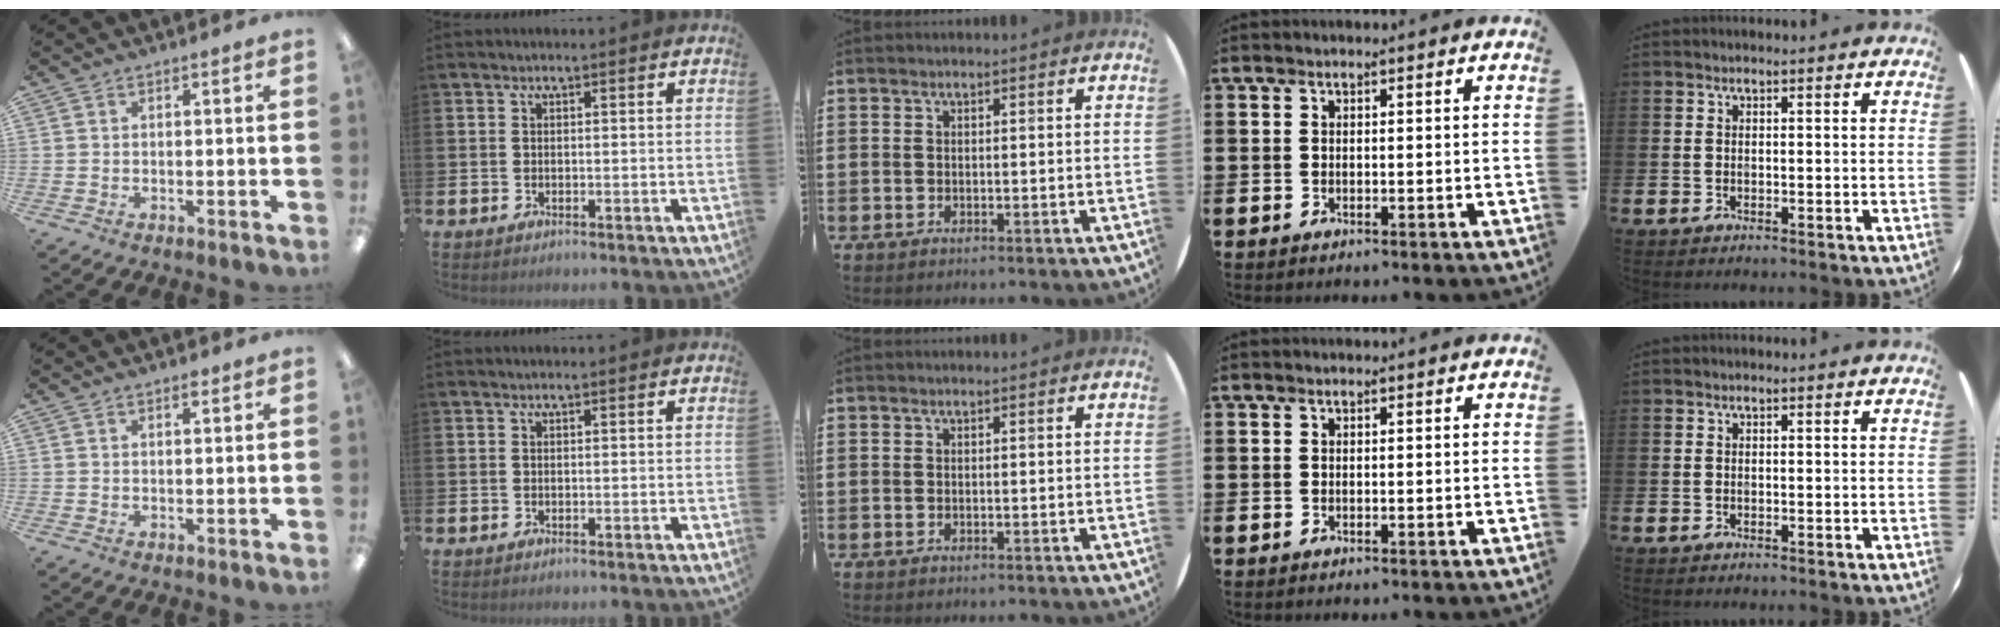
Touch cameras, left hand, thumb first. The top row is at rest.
{"thumb": {"total": 1.4, "force": [1.1, 0.5, 0.8], "torque": [-0.008, -0.004, 0.019]}}